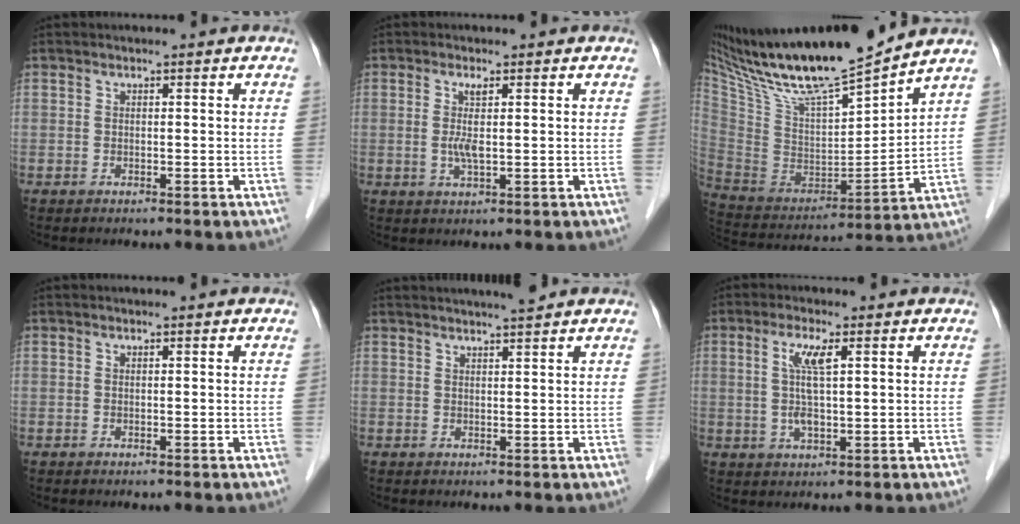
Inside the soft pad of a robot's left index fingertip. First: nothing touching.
{"total": 3.0, "force": [0.2, 0.3, 3.0], "torque": [-0.063, -0.002, 0.007]}
{"total": 22.8, "force": [19.0, 1.6, 12.5], "torque": [-0.224, -0.004, 0.341]}
{"total": 0.0}
{"total": 4.2, "force": [3.7, -0.4, 1.9], "torque": [-0.026, 0.013, 0.050]}
{"total": 5.1, "force": [1.2, 0.7, 4.9], "torque": [-0.104, 0.003, 0.025]}